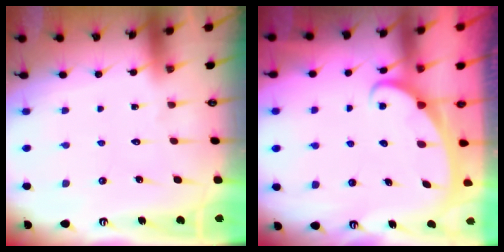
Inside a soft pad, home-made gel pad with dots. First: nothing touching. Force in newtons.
{"total": 2.6, "press": 2.6, "slide": 0.3}